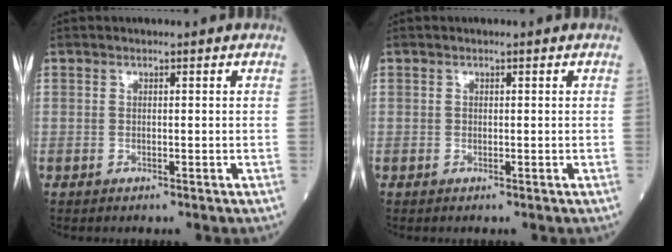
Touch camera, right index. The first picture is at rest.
{"total": 0.0}